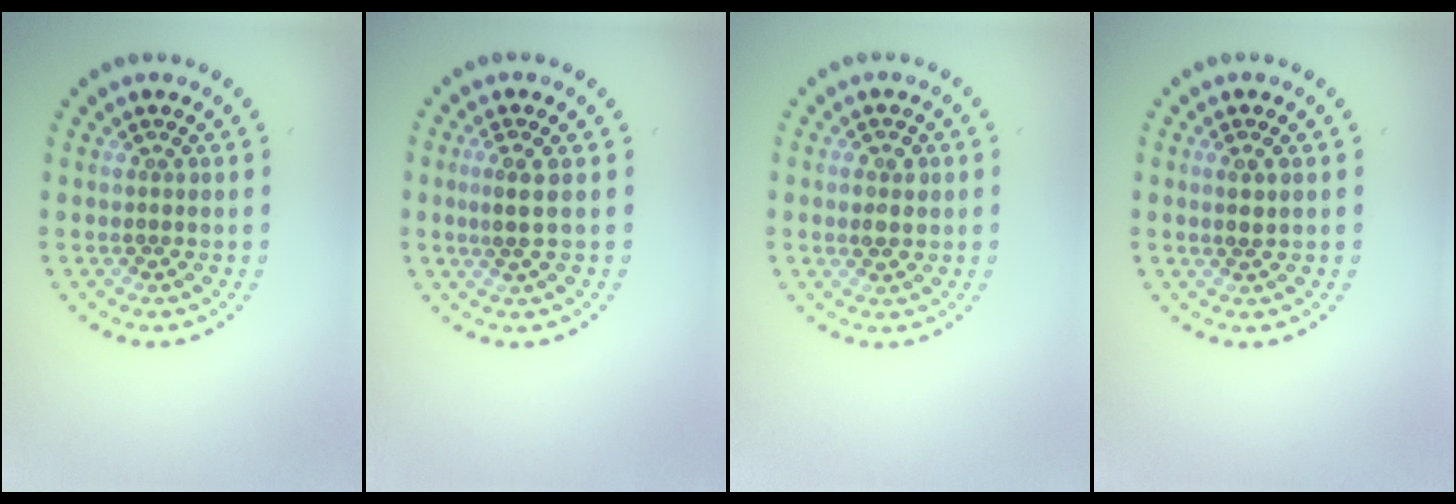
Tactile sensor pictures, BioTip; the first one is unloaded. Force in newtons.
{"total": 1.8, "press": 1.5, "slide": 0.9}
{"total": 1.8, "press": 1.8, "slide": 0.1}
{"total": 0.7, "press": 0.6, "slide": 0.4}